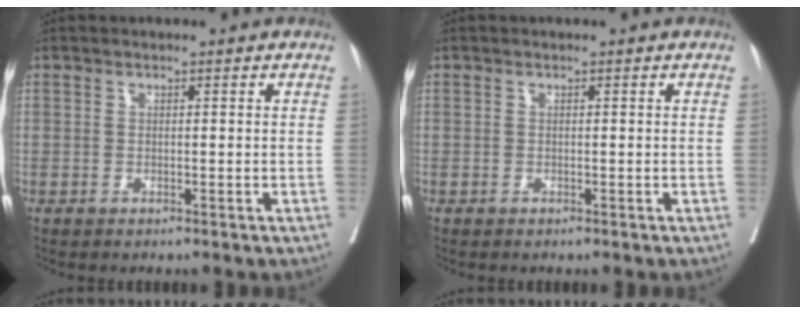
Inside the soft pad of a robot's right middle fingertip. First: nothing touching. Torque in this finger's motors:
{"motor_torque": [0.11, -0.33, -0.51, -0.19]}